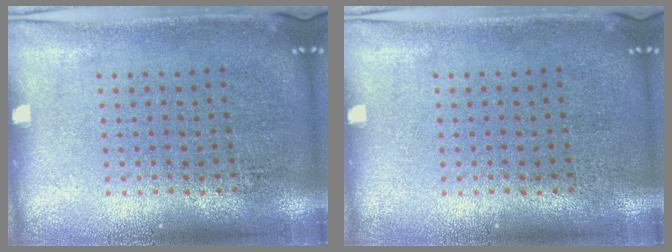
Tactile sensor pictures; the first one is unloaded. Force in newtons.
{"total": 0.0}